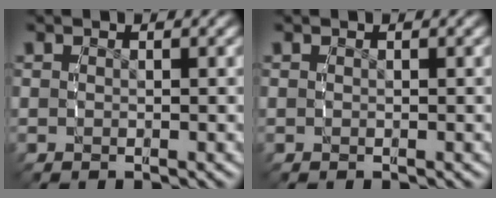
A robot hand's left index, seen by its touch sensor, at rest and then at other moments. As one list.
[{"total": 0.0}]